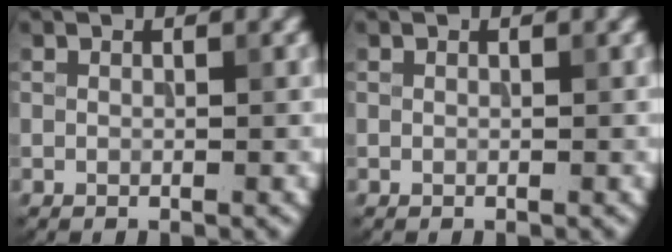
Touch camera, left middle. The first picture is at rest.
{"total": 0.0}